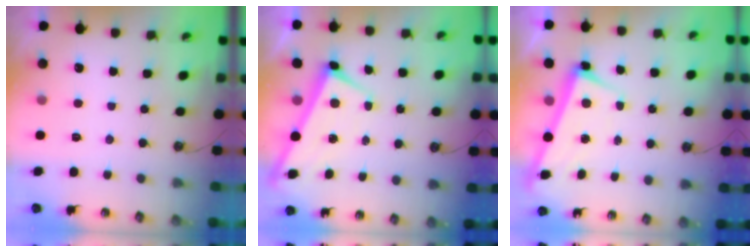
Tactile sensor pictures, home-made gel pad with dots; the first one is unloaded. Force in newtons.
{"total": 1.0, "press": 1.0, "slide": 0.0}
{"total": 2.6, "press": 2.5, "slide": 0.7}